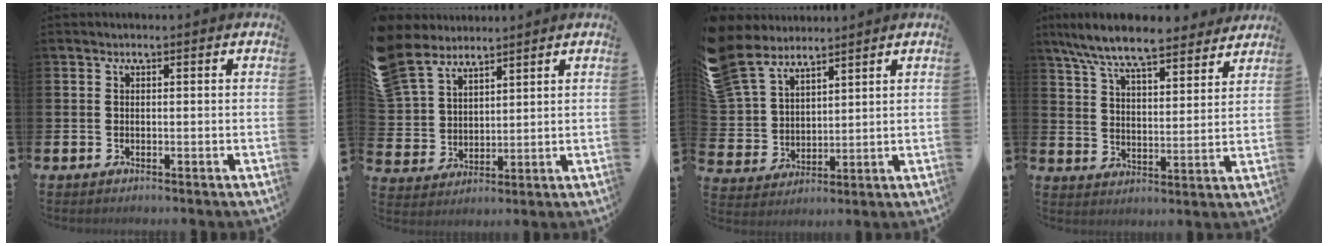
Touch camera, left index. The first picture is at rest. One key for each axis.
{"total": 7.6, "fx": 6.6, "fy": 3.5, "fz": 1.0, "tx": -0.061, "ty": -0.029, "tz": 0.128}
{"total": 8.2, "fx": 7.1, "fy": 3.8, "fz": 1.4, "tx": -0.071, "ty": -0.035, "tz": 0.136}
{"total": 9.2, "fx": 8.5, "fy": 1.1, "fz": 3.3, "tx": -0.102, "ty": -0.043, "tz": 0.152}